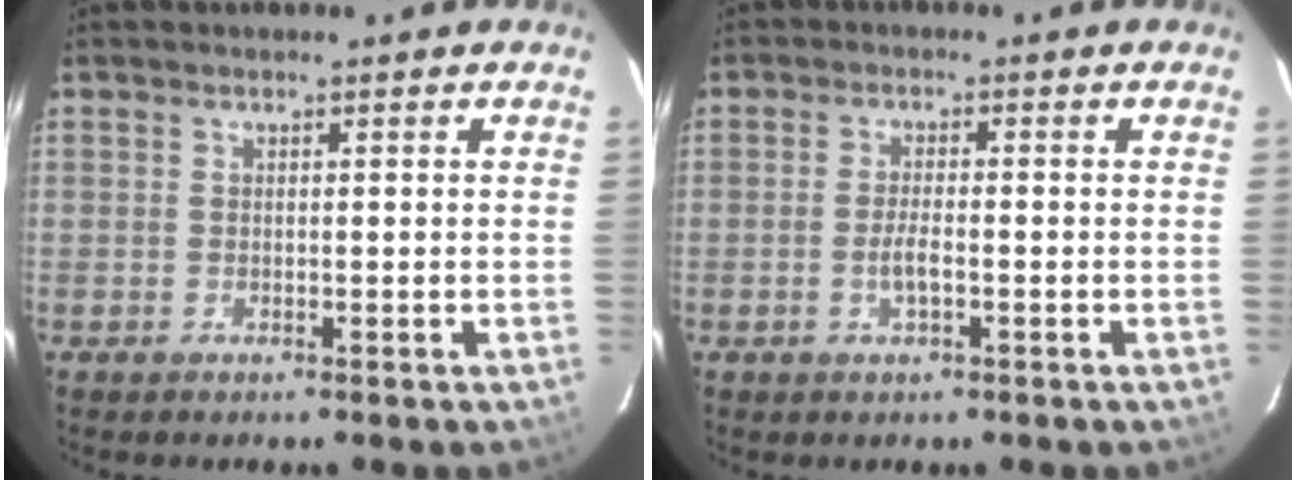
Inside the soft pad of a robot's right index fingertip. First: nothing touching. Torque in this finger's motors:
{"motor_torque": [0.14, -0.08, 0.17, 0.05]}